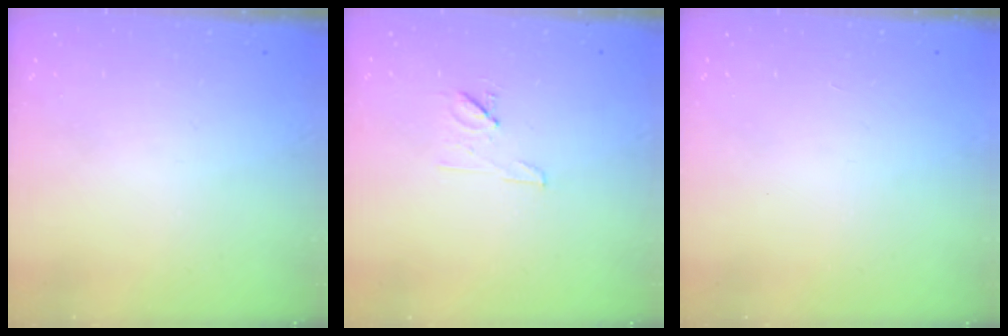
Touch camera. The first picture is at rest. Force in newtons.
{"total": 6.4, "press": 6.4, "slide": 0.6}
{"total": 1.6, "press": 1.5, "slide": 0.1}